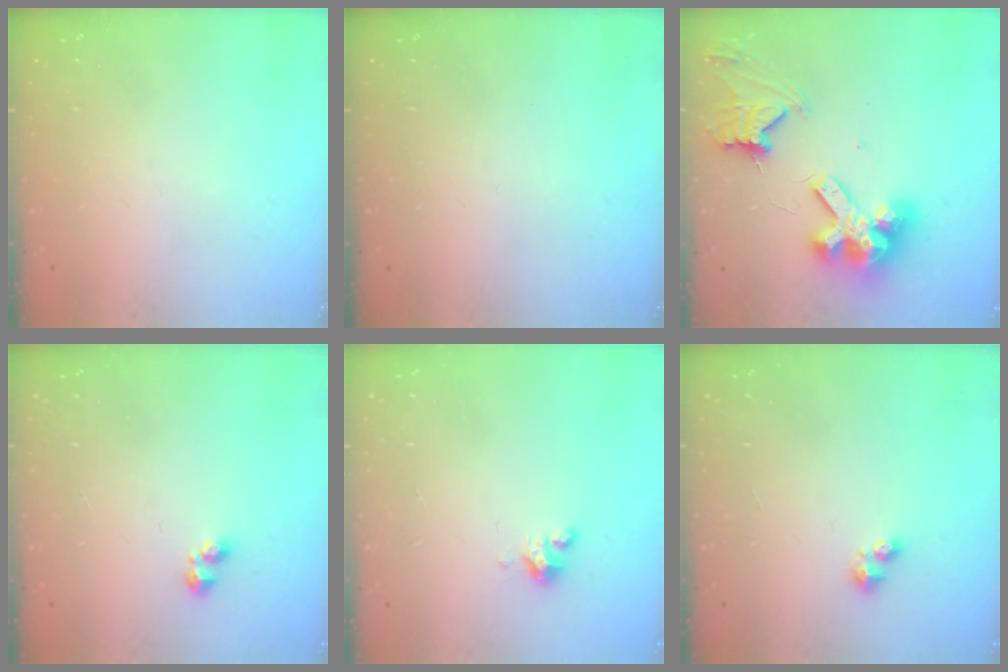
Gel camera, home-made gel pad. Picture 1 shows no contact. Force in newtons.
{"total": 0.0}
{"total": 15.0, "press": 14.9, "slide": 1.8}
{"total": 2.2, "press": 2.1, "slide": 0.7}
{"total": 2.5, "press": 2.5, "slide": 0.2}
{"total": 2.5, "press": 2.5, "slide": 0.4}